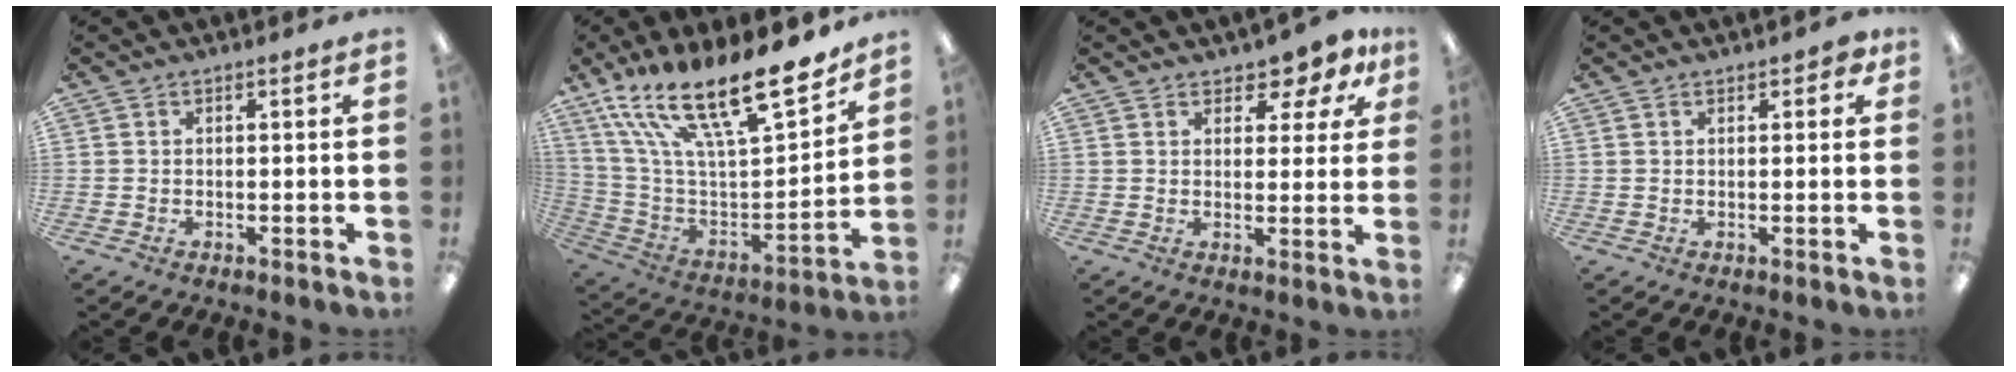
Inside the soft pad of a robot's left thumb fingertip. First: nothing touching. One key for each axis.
{"total": 25.4, "fx": 17.6, "fy": 7.8, "fz": 16.6, "tx": -0.279, "ty": -0.115, "tz": 0.303}
{"total": 5.6, "fx": 3.9, "fy": 2.9, "fz": 2.9, "tx": -0.028, "ty": -0.022, "tz": 0.064}
{"total": 2.5, "fx": 1.3, "fy": 1.2, "fz": 1.7, "tx": -0.018, "ty": -0.001, "tz": 0.019}